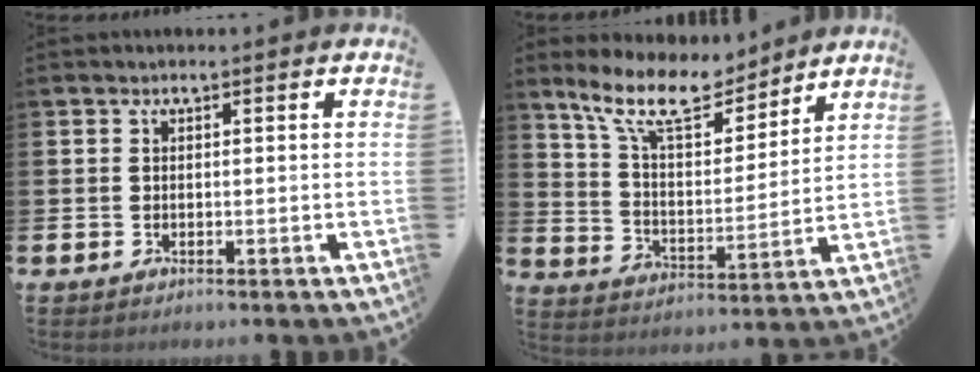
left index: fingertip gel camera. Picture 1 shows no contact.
{"total": 11.4, "force": [9.9, 3.4, 4.6], "torque": [-0.118, -0.054, 0.178]}